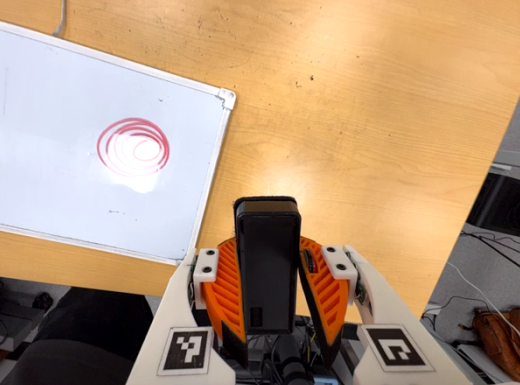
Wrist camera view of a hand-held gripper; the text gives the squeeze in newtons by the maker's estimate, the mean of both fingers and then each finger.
{"total": 8.0, "left": 6.3, "right": 9.8}